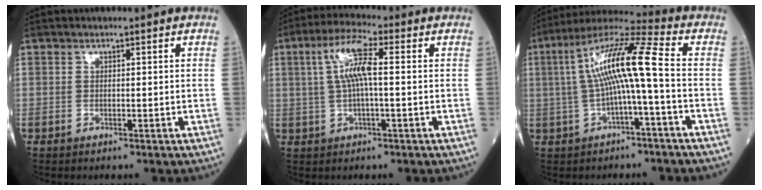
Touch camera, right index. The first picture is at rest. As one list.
[{"total": 7.2, "force": [1.2, 0.9, 7.0], "torque": [-0.145, 0.016, 0.020]}, {"total": 11.7, "force": [-0.2, 0.4, 11.6], "torque": [-0.216, 0.036, -0.008]}]